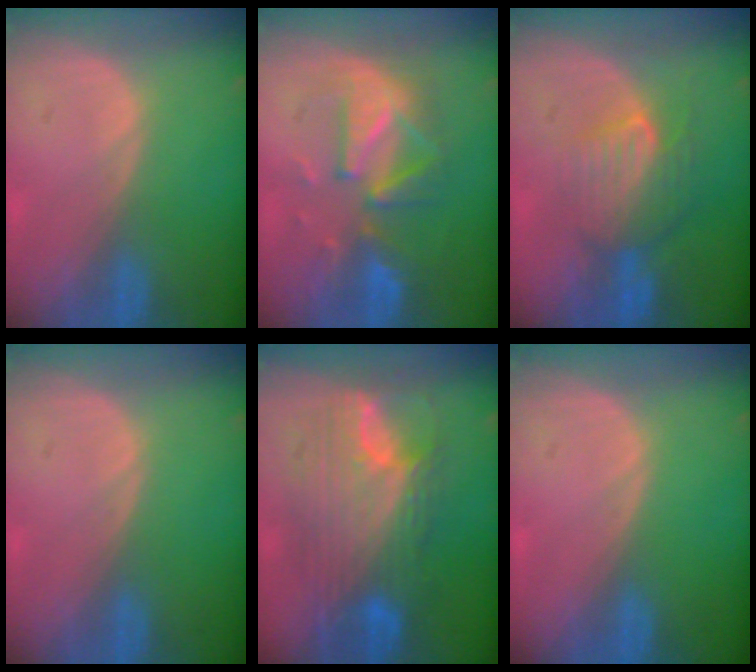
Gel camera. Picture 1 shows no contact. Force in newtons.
{"total": 8.6, "press": 8.5, "slide": 1.2}
{"total": 7.5, "press": 7.3, "slide": 1.6}
{"total": 0.0}
{"total": 11.4, "press": 11.4, "slide": 1.1}
{"total": 0.0}